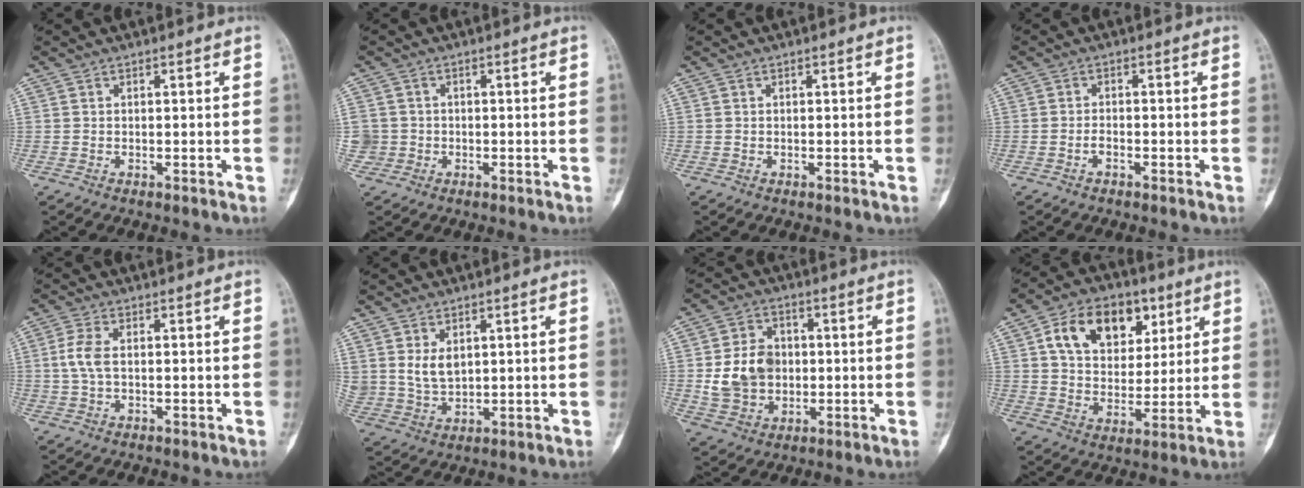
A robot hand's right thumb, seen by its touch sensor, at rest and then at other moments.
{"total": 2.9, "force": [-0.5, 2.8, -0.2], "torque": [0.024, 0.013, -0.013]}
{"total": 0.0}
{"total": 1.5, "force": [-0.9, 0.8, 1.0], "torque": [-0.021, 0.008, -0.018]}
{"total": 4.0, "force": [0.0, 2.1, 3.4], "torque": [-0.084, 0.008, -0.004]}
{"total": 5.5, "force": [1.8, 3.8, 3.6], "torque": [-0.052, -0.011, 0.049]}
{"total": 10.8, "force": [-0.2, 8.8, 6.2], "torque": [-0.085, 0.011, 0.001]}
{"total": 15.4, "force": [6.2, 10.6, 9.4], "torque": [-0.120, -0.009, 0.106]}